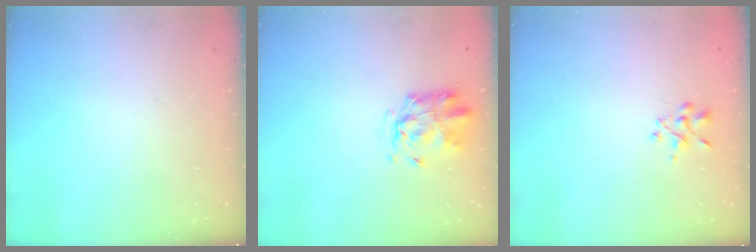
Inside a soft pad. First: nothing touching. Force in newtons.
{"total": 2.5, "press": 2.4, "slide": 0.7}
{"total": 1.7, "press": 1.6, "slide": 0.7}